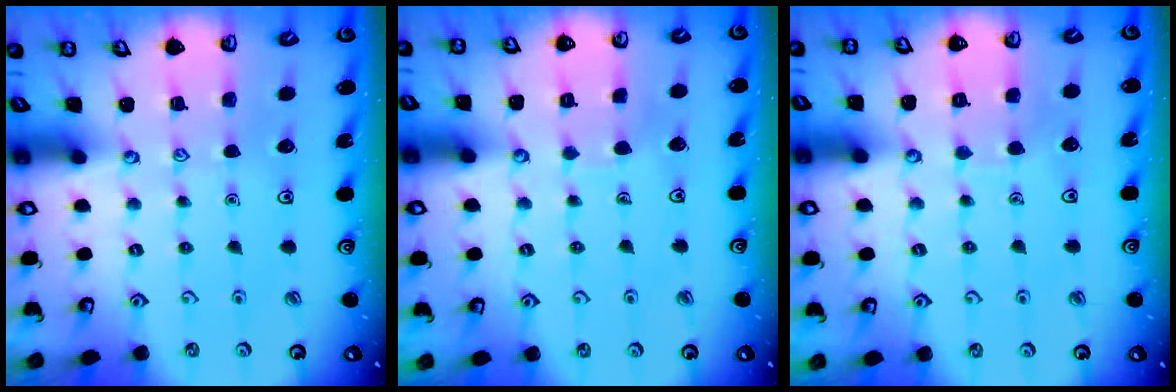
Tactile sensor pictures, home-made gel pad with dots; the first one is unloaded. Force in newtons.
{"total": 2.2, "press": 2.2, "slide": 0.1}
{"total": 4.4, "press": 4.4, "slide": 0.4}